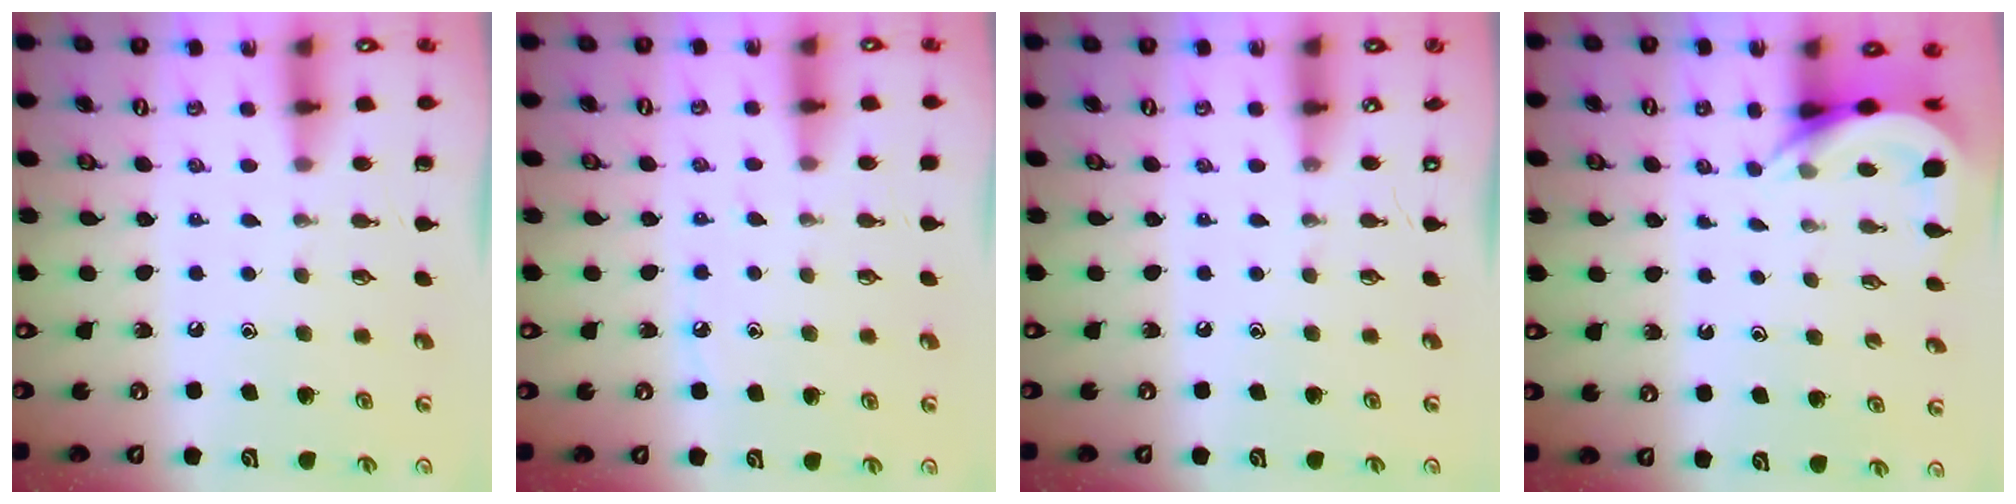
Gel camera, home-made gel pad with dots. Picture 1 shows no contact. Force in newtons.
{"total": 6.5, "press": 6.4, "slide": 0.7}
{"total": 0.0}
{"total": 4.5, "press": 4.5, "slide": 0.4}